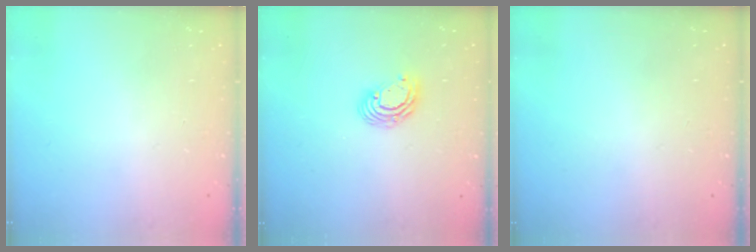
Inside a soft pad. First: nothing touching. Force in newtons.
{"total": 6.1, "press": 6.1, "slide": 0.3}
{"total": 0.0}